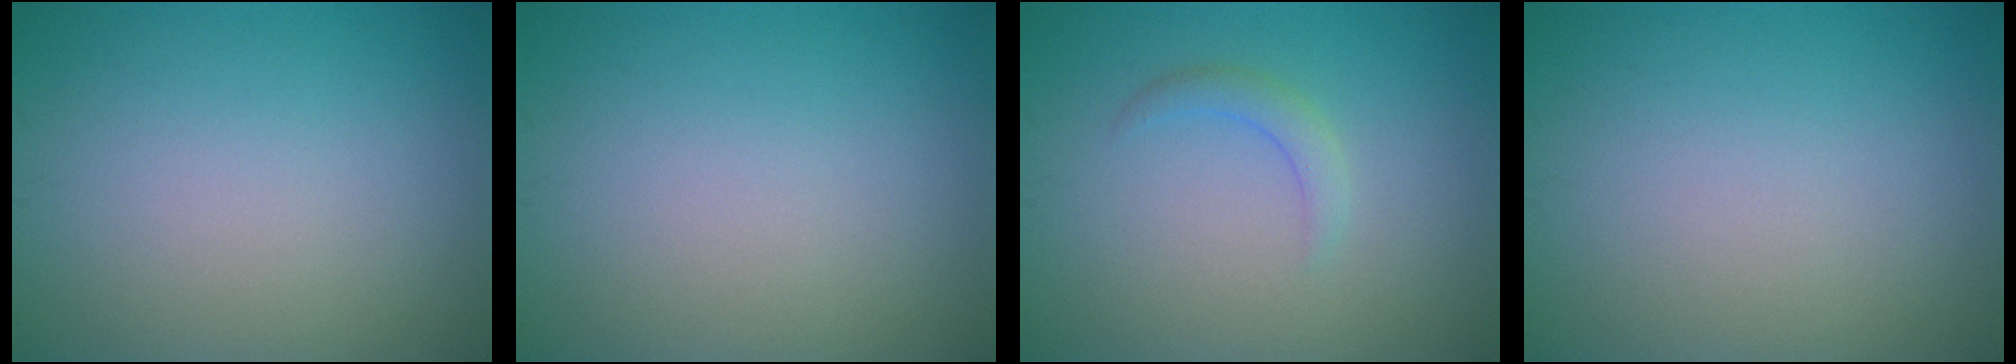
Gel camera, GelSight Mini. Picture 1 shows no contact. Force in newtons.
{"total": 0.0}
{"total": 1.5, "press": 1.5, "slide": 0.1}
{"total": 0.0}